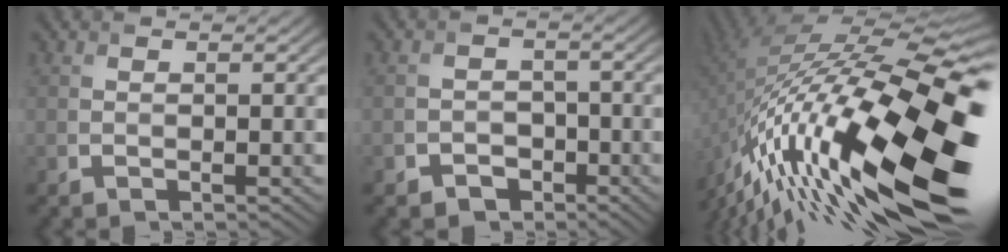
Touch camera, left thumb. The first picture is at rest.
{"total": 3.2, "force": [-2.1, 2.4, 0.3], "torque": [0.009, 0.005, -0.045]}
{"total": 20.8, "force": [-8.1, 7.7, 17.6], "torque": [-0.338, -0.019, -0.148]}